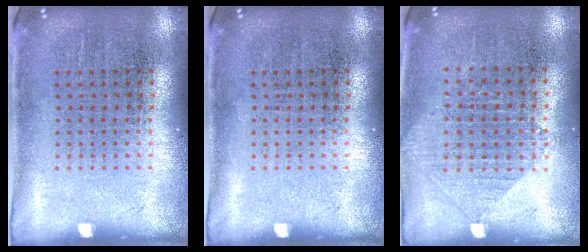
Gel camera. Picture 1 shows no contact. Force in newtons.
{"total": 0.0}
{"total": 0.9, "press": 0.9, "slide": 0.2}